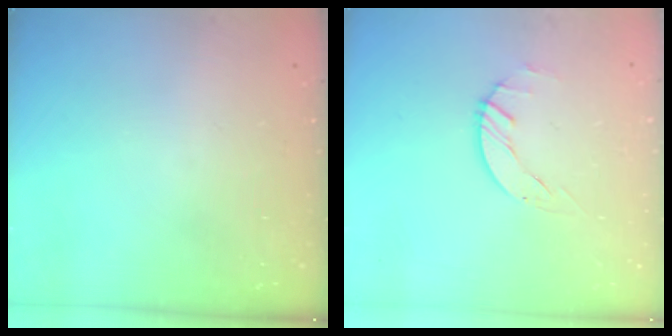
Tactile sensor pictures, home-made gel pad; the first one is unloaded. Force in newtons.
{"total": 1.5, "press": 1.4, "slide": 0.3}